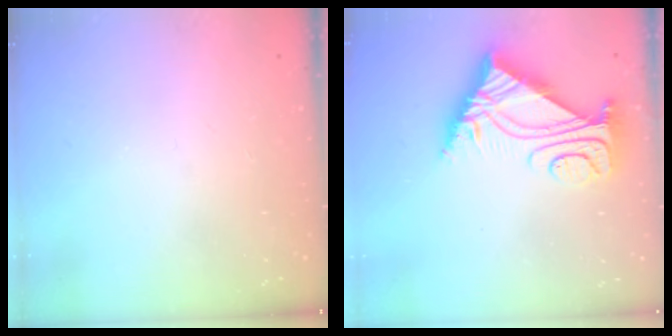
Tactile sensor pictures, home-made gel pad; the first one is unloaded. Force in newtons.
{"total": 8.4, "press": 8.3, "slide": 0.8}